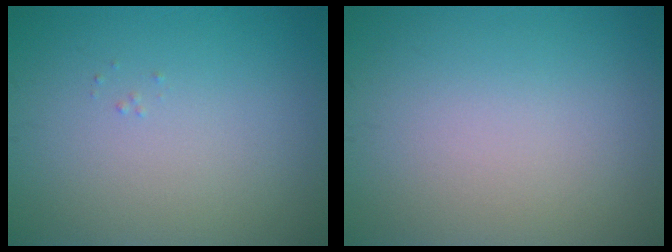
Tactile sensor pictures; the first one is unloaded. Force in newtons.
{"total": 0.0}